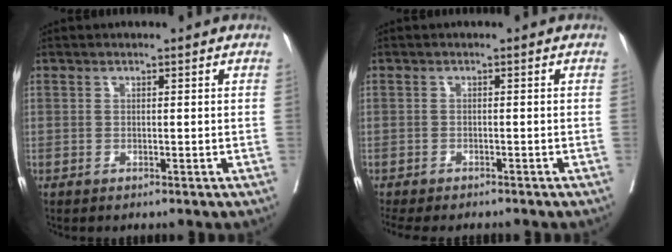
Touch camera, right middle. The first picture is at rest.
{"total": 8.6, "force": [-7.6, 2.2, 3.5], "torque": [-0.057, -0.013, -0.105]}